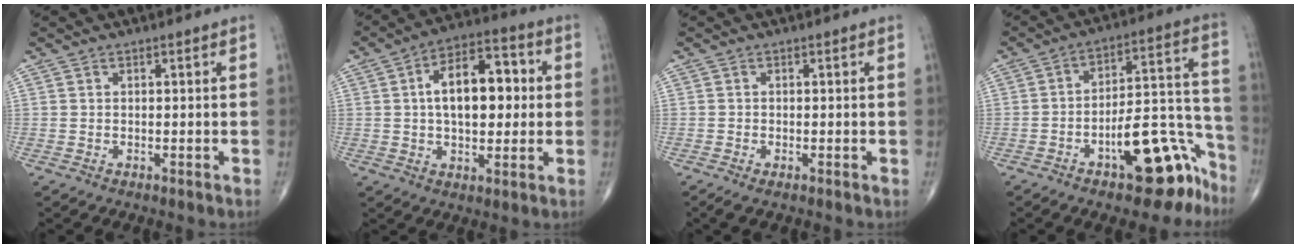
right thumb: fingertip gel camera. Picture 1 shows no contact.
{"total": 14.3, "force": [1.6, 7.8, 11.8], "torque": [-0.157, 0.020, 0.019]}
{"total": 1.2, "force": [-0.7, 0.3, 1.0], "torque": [-0.026, -0.005, -0.018]}
{"total": 16.8, "force": [-9.6, 6.8, 12.0], "torque": [-0.113, 0.104, -0.137]}